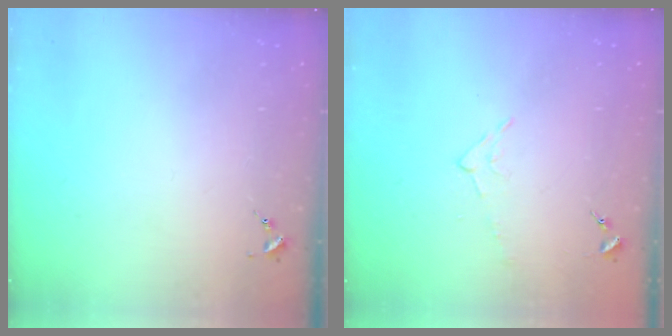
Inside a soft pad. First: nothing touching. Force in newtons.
{"total": 4.7, "press": 4.7, "slide": 0.5}